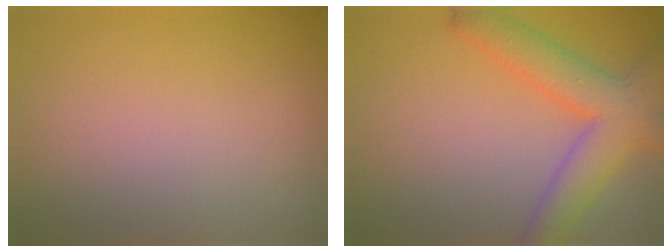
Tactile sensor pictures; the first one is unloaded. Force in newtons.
{"total": 6.7, "press": 6.7, "slide": 0.2}